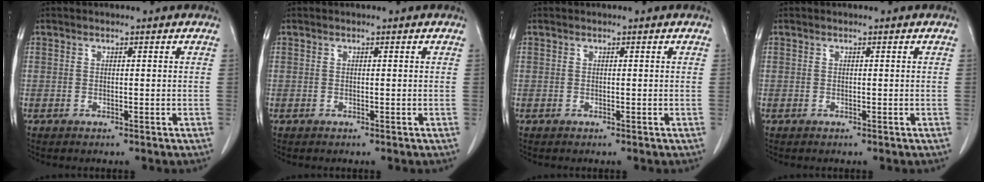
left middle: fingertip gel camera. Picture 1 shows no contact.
{"total": 0.0}
{"total": 0.0}
{"total": 0.0}